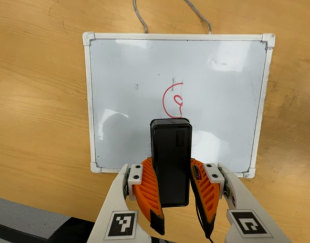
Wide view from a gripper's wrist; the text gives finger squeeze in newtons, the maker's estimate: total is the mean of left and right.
{"total": 10.4, "left": 9.3, "right": 11.5}